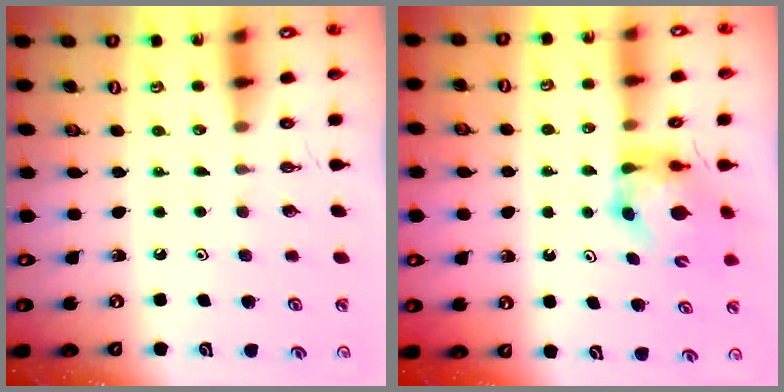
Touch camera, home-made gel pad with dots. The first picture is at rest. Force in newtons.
{"total": 5.6, "press": 5.6, "slide": 0.4}